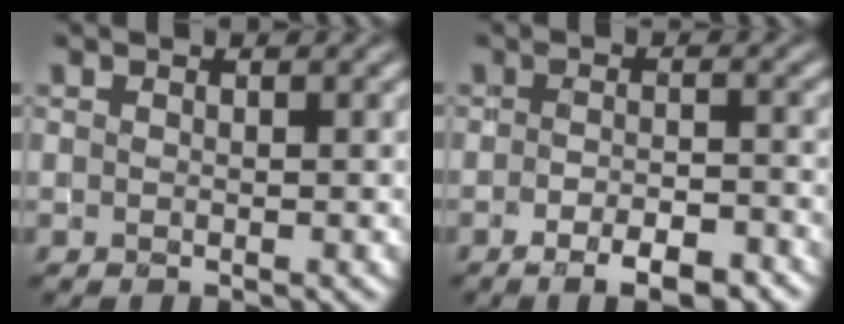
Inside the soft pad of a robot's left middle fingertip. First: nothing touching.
{"total": 4.1, "force": [-2.5, 1.2, 3.0], "torque": [-0.047, 0.002, -0.033]}